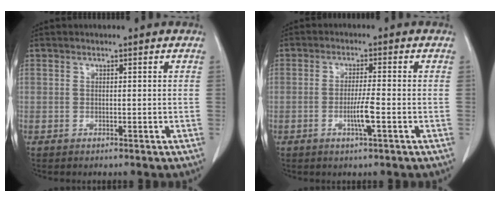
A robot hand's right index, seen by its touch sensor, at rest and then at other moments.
{"total": 3.9, "force": [-1.3, -0.3, 3.7], "torque": [-0.070, -0.006, -0.024]}